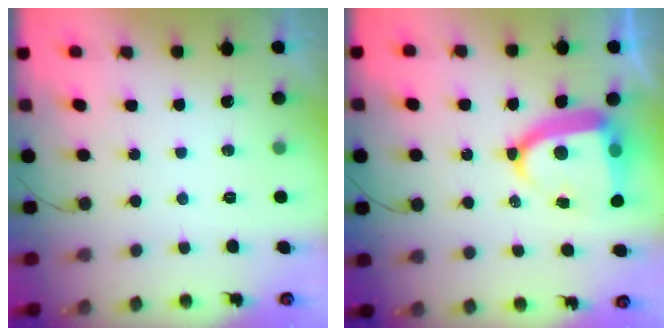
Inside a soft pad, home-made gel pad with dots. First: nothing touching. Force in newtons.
{"total": 13.7, "press": 13.6, "slide": 1.8}